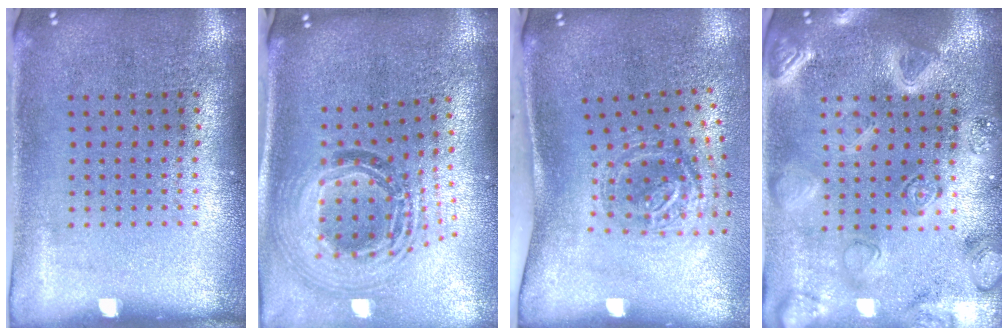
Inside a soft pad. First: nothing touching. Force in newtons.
{"total": 1.8, "press": 1.5, "slide": 1.0}
{"total": 1.8, "press": 1.2, "slide": 1.4}
{"total": 3.0, "press": 2.8, "slide": 0.8}